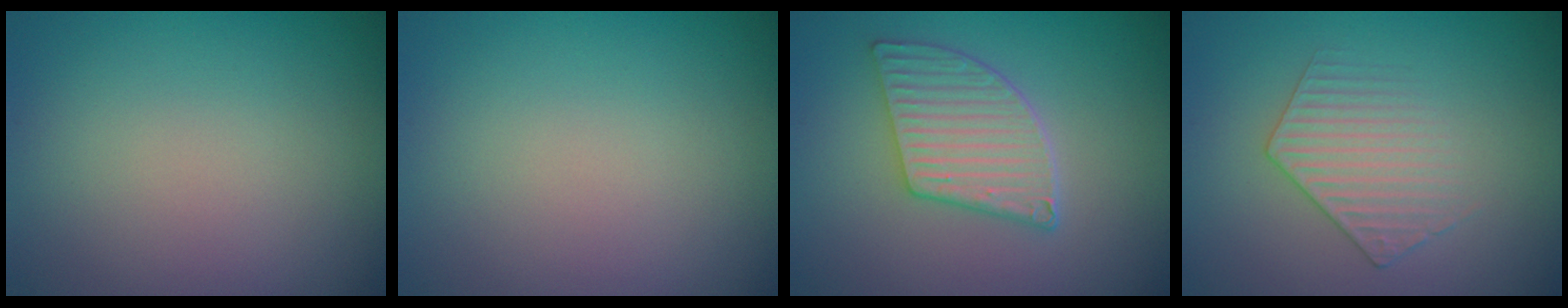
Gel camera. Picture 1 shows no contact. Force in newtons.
{"total": 0.0}
{"total": 4.1, "press": 3.6, "slide": 1.8}
{"total": 1.9, "press": 1.4, "slide": 1.3}